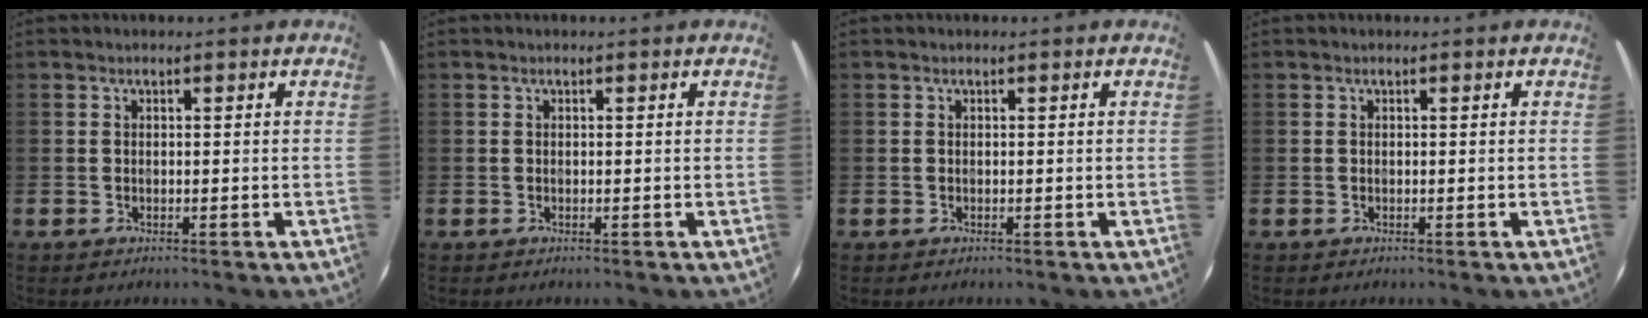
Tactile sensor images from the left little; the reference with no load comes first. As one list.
[{"total": 0.0}, {"total": 0.0}, {"total": 0.0}]